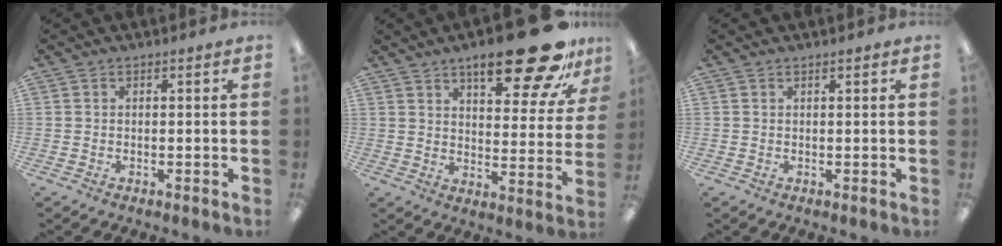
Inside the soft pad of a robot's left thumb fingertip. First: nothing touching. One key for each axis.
{"total": 20.6, "fx": 13.7, "fy": 6.5, "fz": 13.9, "tx": -0.191, "ty": -0.083, "tz": 0.219}
{"total": 0.6, "fx": 0.5, "fy": 0.1, "fz": 0.3, "tx": -0.007, "ty": 0.001, "tz": 0.008}